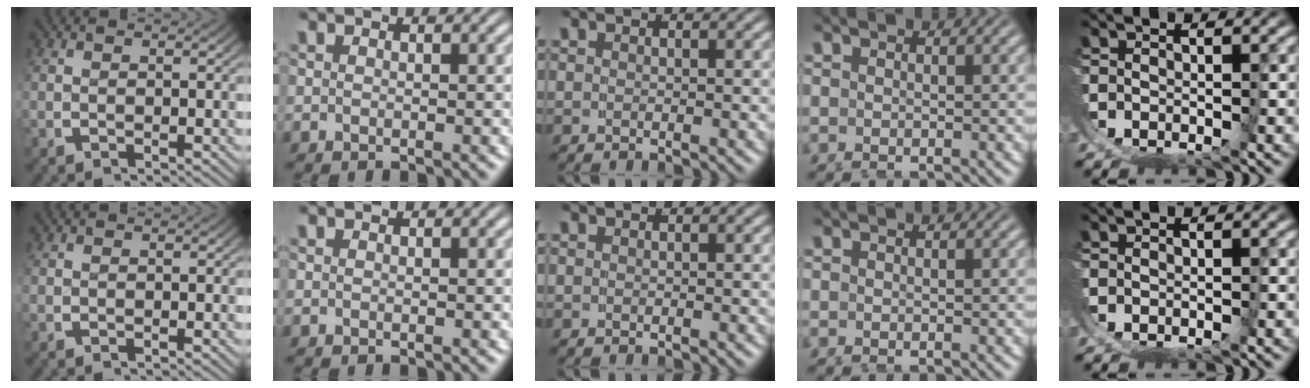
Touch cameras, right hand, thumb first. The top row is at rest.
{}